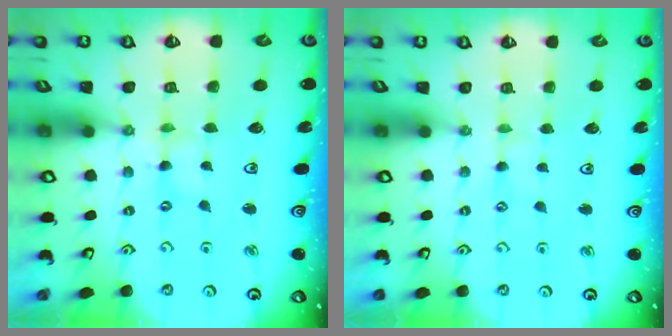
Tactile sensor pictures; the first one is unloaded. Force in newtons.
{"total": 1.2, "press": 1.2, "slide": 0.4}